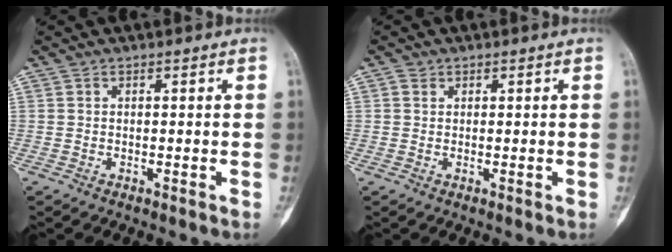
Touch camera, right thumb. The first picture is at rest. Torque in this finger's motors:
{"motor_torque": [-0.60, -0.09, 0.09, -0.07, -0.03]}